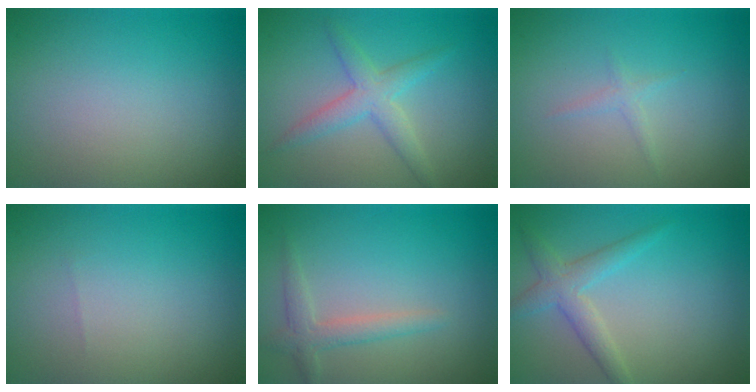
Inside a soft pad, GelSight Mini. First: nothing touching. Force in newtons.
{"total": 2.9, "press": 2.9, "slide": 0.0}
{"total": 0.8, "press": 0.8, "slide": 0.0}
{"total": 0.0}
{"total": 2.0, "press": 2.0, "slide": 0.2}
{"total": 2.6, "press": 2.6, "slide": 0.1}